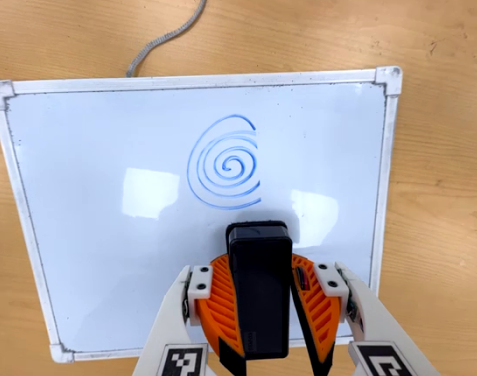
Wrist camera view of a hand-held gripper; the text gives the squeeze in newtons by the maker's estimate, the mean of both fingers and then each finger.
{"total": 12.0, "left": 10.7, "right": 13.2}